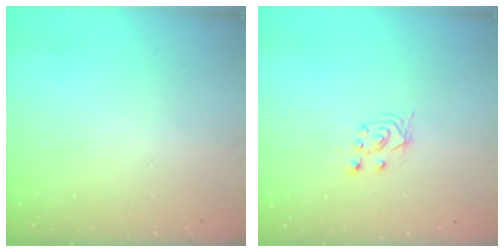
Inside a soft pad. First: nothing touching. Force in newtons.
{"total": 3.0, "press": 2.8, "slide": 0.9}